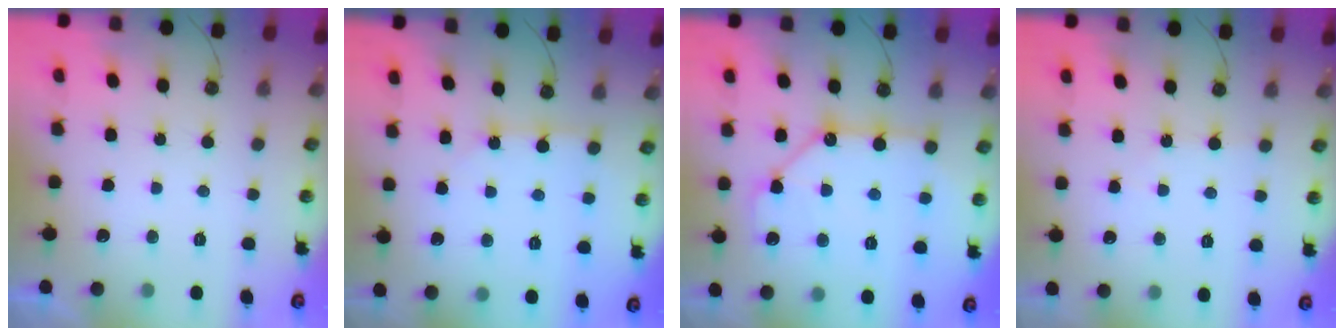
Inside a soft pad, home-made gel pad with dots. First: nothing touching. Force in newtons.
{"total": 3.6, "press": 3.6, "slide": 0.1}
{"total": 13.0, "press": 12.9, "slide": 1.5}
{"total": 2.5, "press": 2.5, "slide": 0.4}